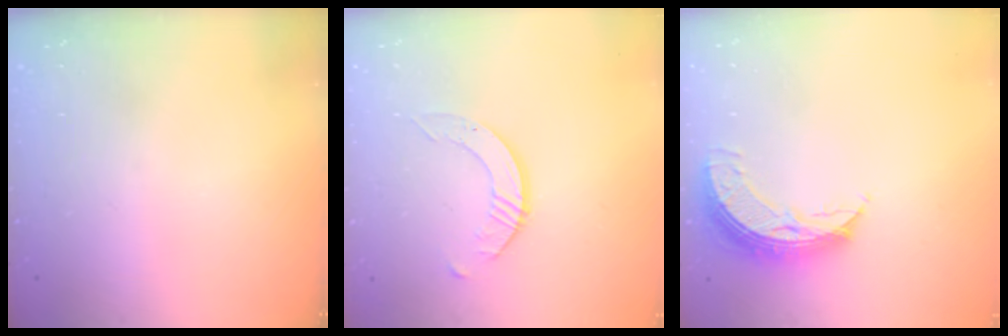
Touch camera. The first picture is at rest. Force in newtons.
{"total": 3.1, "press": 3.1, "slide": 0.3}
{"total": 8.7, "press": 8.6, "slide": 0.9}